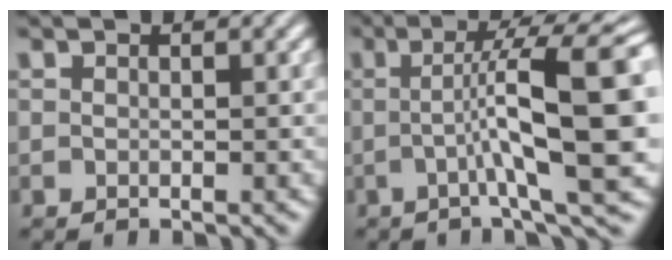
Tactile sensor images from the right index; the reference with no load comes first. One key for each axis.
{"total": 9.6, "fx": 0.1, "fy": 1.4, "fz": 9.5, "tx": -0.116, "ty": 0.002, "tz": 0.008}